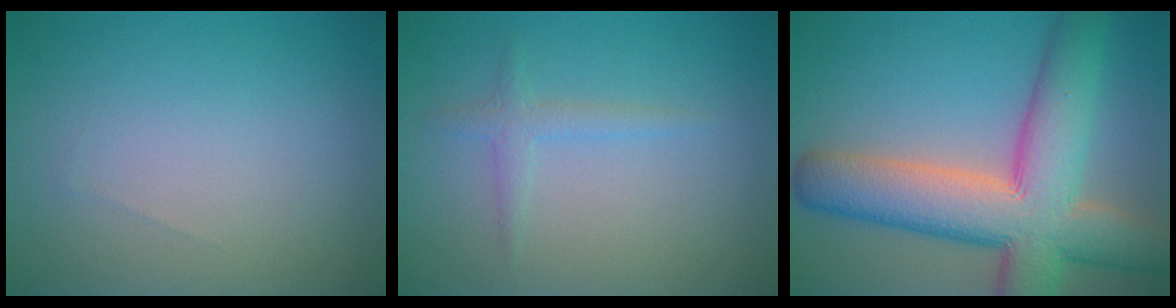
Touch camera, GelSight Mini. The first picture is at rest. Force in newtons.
{"total": 1.5, "press": 1.4, "slide": 0.2}
{"total": 11.6, "press": 11.5, "slide": 0.9}